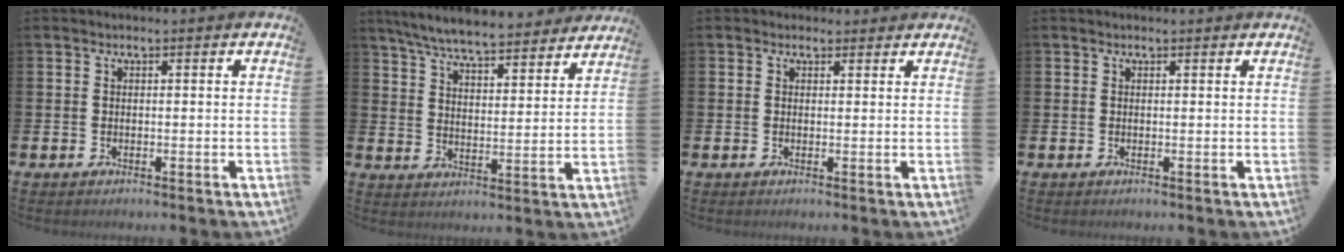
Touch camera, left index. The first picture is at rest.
{"total": 7.6, "force": [7.2, 0.7, 2.3], "torque": [-0.066, -0.046, 0.126]}
{"total": 1.2, "force": [1.0, 0.7, 0.0], "torque": [0.008, 0.004, 0.015]}
{"total": 0.0}